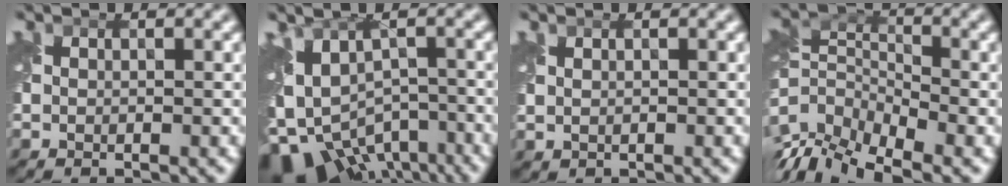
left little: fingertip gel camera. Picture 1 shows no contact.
{"total": 11.0, "force": [-6.6, 6.7, 5.7], "torque": [-0.107, -0.020, -0.080]}
{"total": 0.6, "force": [0.4, 0.4, 0.3], "torque": [-0.010, -0.002, 0.012]}
{"total": 8.1, "force": [-4.5, 4.3, 5.2], "torque": [-0.101, -0.007, -0.092]}